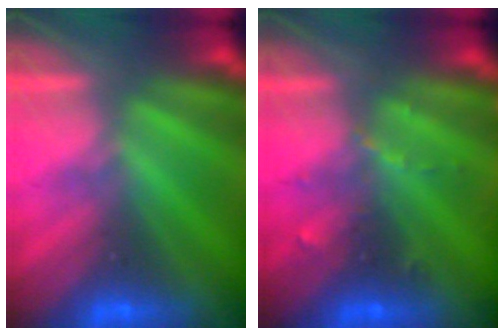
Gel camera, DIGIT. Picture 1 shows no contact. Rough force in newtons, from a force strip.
{"total": 2.8}